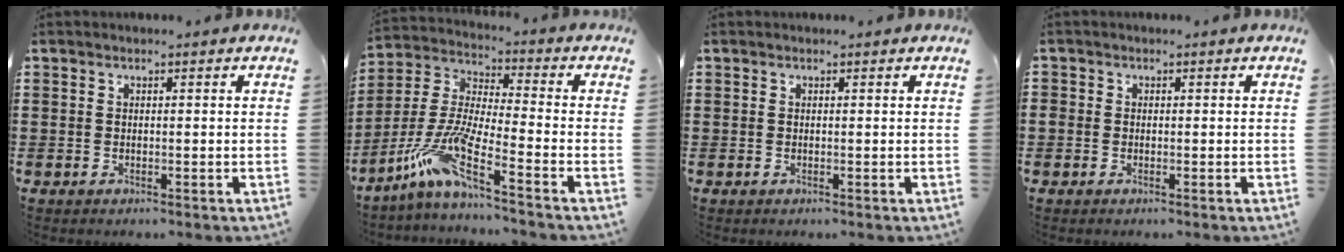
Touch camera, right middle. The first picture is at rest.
{"total": 9.8, "force": [-6.6, 0.6, 7.2], "torque": [-0.180, -0.028, -0.139]}
{"total": 0.0}
{"total": 0.9, "force": [-0.2, 0.8, 0.1], "torque": [-0.004, 0.005, -0.006]}